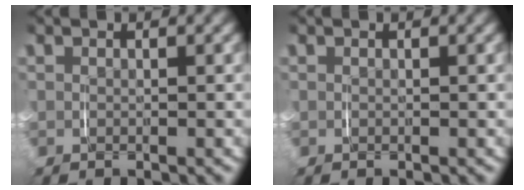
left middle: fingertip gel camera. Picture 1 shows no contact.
{"total": 0.0}